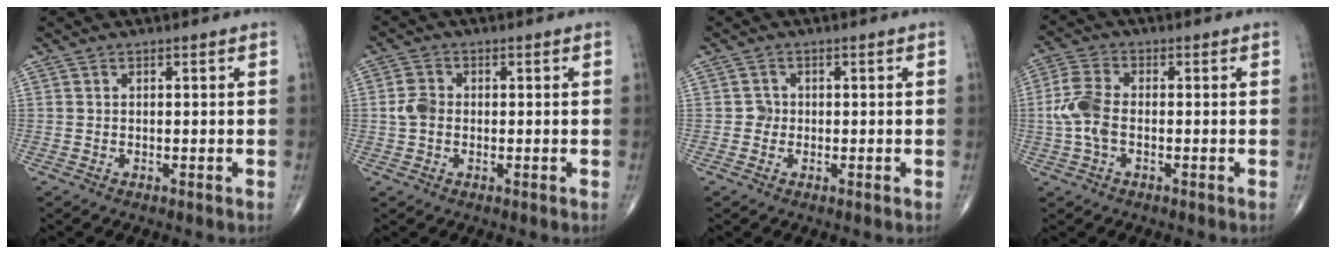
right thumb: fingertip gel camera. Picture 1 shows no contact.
{"total": 3.6, "force": [-0.2, 2.8, 2.3], "torque": [-0.046, 0.008, -0.009]}
{"total": 1.6, "force": [-0.2, 1.5, 0.4], "torque": [0.005, 0.006, -0.007]}
{"total": 7.0, "force": [-0.9, 4.0, 5.7], "torque": [-0.140, 0.016, -0.024]}